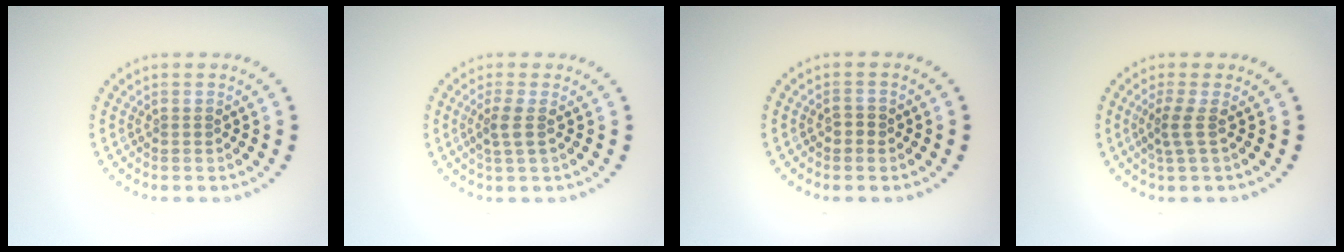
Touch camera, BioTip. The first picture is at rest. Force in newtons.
{"total": 1.7, "press": 1.3, "slide": 1.1}
{"total": 1.0, "press": 0.9, "slide": 0.4}
{"total": 1.9, "press": 1.3, "slide": 1.4}